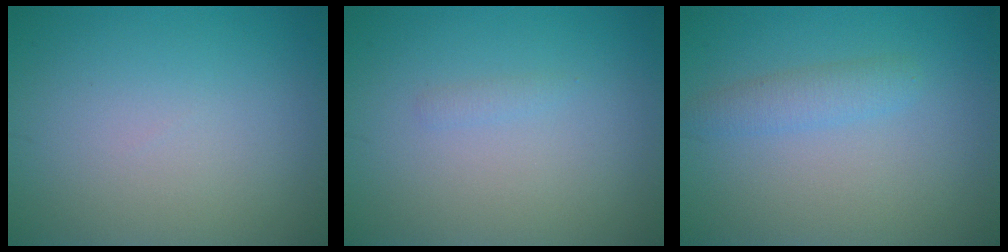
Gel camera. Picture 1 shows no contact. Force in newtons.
{"total": 0.6, "press": 0.6, "slide": 0.1}
{"total": 1.9, "press": 1.9, "slide": 0.1}